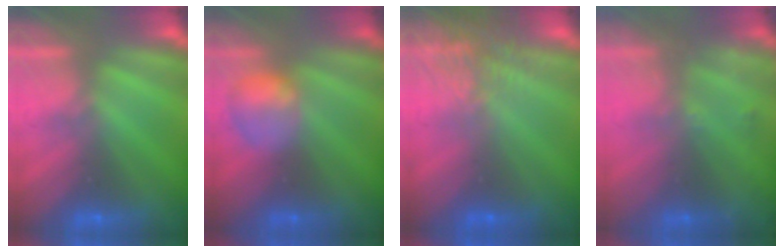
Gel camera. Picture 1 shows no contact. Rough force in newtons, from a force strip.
{"total": 2.4}
{"total": 5.8}
{"total": 2.0}